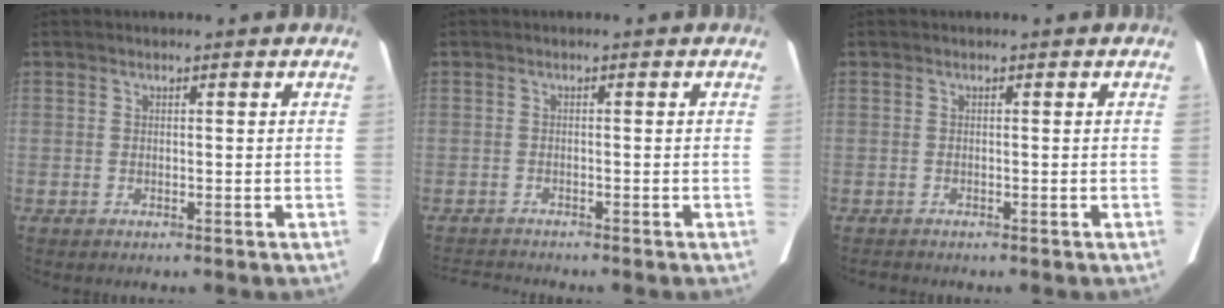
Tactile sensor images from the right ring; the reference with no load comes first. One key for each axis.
{"total": 3.0, "fx": -3.0, "fy": -0.1, "fz": 0.3, "tx": -0.009, "ty": -0.015, "tz": -0.048}
{"total": 0.6, "fx": -0.6, "fy": 0.0, "fz": 0.0, "tx": -0.007, "ty": -0.004, "tz": -0.009}